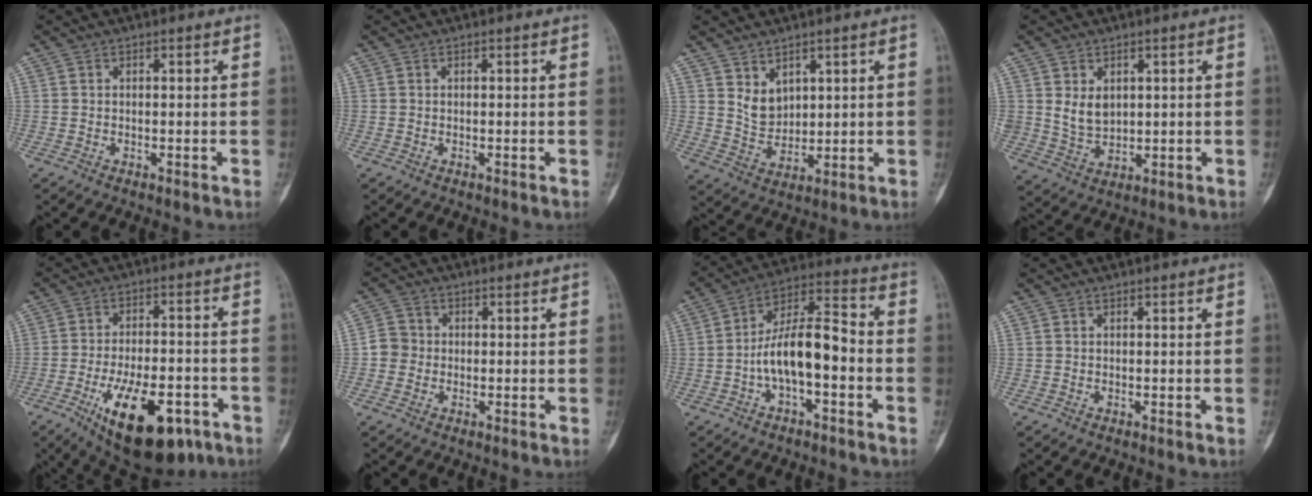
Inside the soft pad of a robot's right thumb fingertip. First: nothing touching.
{"total": 0.0}
{"total": 5.4, "force": [2.8, 3.7, 2.6], "torque": [-0.029, -0.029, 0.066]}
{"total": 5.7, "force": [1.7, 4.2, 3.5], "torque": [-0.047, -0.019, 0.046]}
{"total": 19.1, "force": [-9.0, 8.6, 14.5], "torque": [-0.217, 0.027, -0.124]}
{"total": 3.6, "force": [-0.6, 3.4, 1.0], "torque": [-0.004, 0.008, -0.021]}
{"total": 12.6, "force": [-2.9, 5.4, 11.0], "torque": [-0.191, 0.051, -0.056]}
{"total": 0.0}